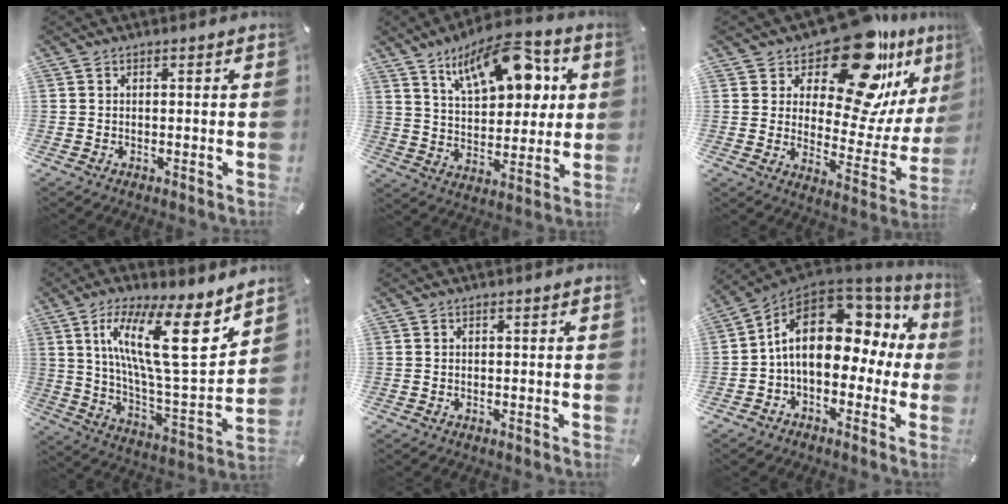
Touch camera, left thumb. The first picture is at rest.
{"total": 16.9, "force": [9.3, 8.1, 11.5], "torque": [-0.170, -0.037, 0.156]}
{"total": 21.0, "force": [15.6, 7.4, 12.0], "torque": [-0.170, -0.133, 0.259]}
{"total": 21.2, "force": [10.7, 6.0, 17.2], "torque": [-0.301, -0.059, 0.166]}
{"total": 0.0}
{"total": 16.9, "force": [2.8, 10.6, 12.9], "torque": [-0.224, -0.011, 0.046]}